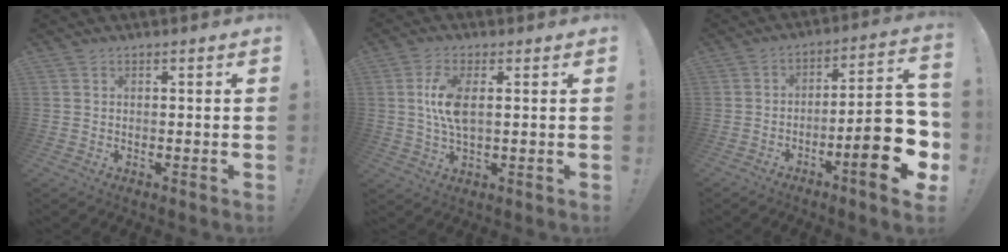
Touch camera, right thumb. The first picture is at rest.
{"total": 8.5, "force": [1.2, 3.6, 7.6], "torque": [-0.138, -0.012, 0.015]}
{"total": 19.5, "force": [-6.8, 4.9, 17.6], "torque": [-0.235, 0.036, -0.100]}